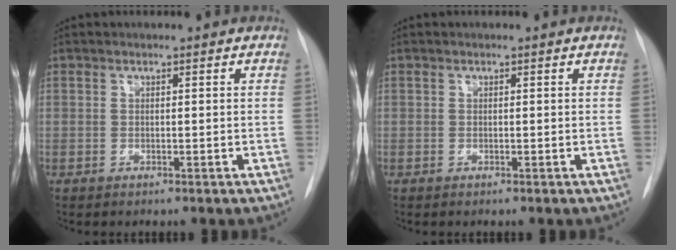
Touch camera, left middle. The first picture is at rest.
{"total": 0.0}